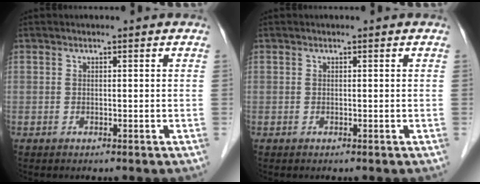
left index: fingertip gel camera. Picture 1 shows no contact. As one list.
[{"total": 0.0}]